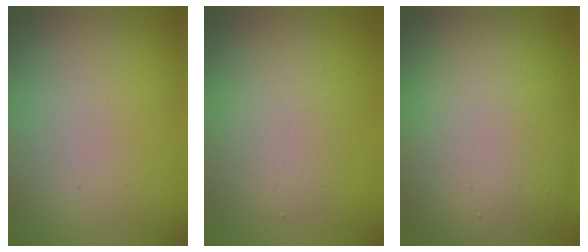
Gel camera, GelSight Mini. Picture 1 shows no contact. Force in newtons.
{"total": 2.6, "press": 2.6, "slide": 0.3}
{"total": 11.7, "press": 11.7, "slide": 0.6}